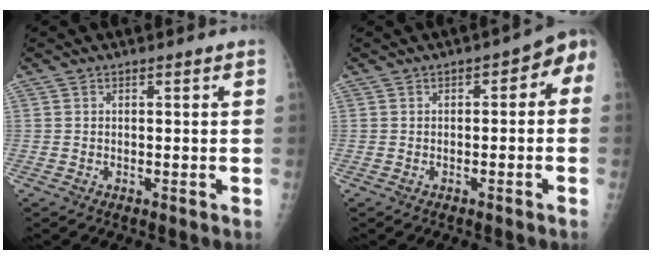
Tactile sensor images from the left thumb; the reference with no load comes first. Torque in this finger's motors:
{"motor_torque": [-0.43, 0.18, -0.14, 0.03, 0.06]}